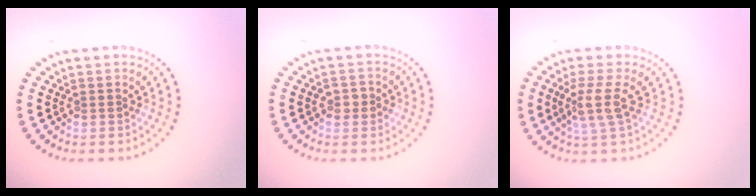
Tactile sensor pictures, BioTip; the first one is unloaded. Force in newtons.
{"total": 1.6, "press": 1.6, "slide": 0.1}
{"total": 2.9, "press": 2.3, "slide": 1.7}